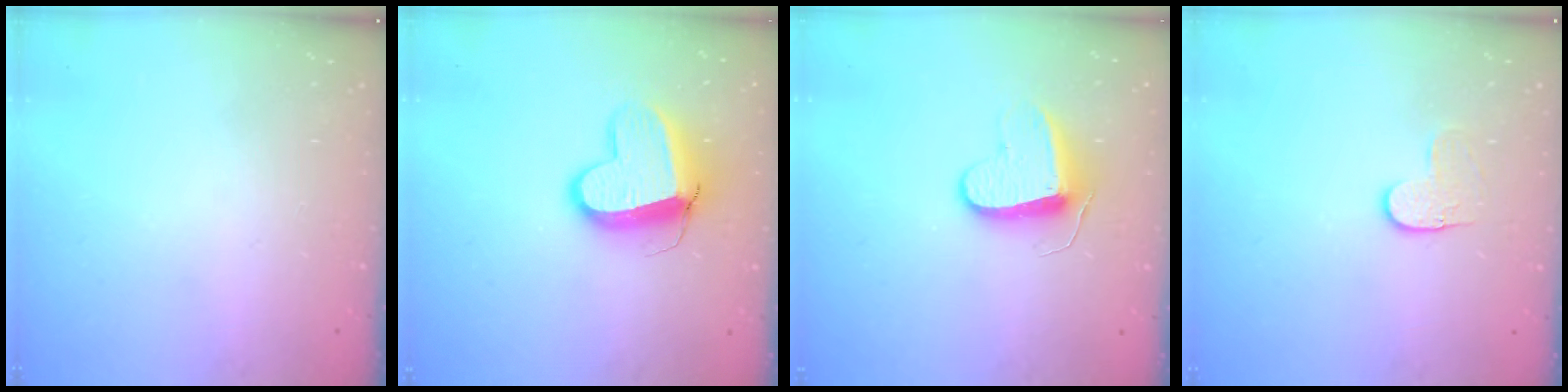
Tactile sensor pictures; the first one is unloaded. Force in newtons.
{"total": 10.7, "press": 10.6, "slide": 1.3}
{"total": 9.0, "press": 9.0, "slide": 0.3}
{"total": 3.8, "press": 3.8, "slide": 0.4}